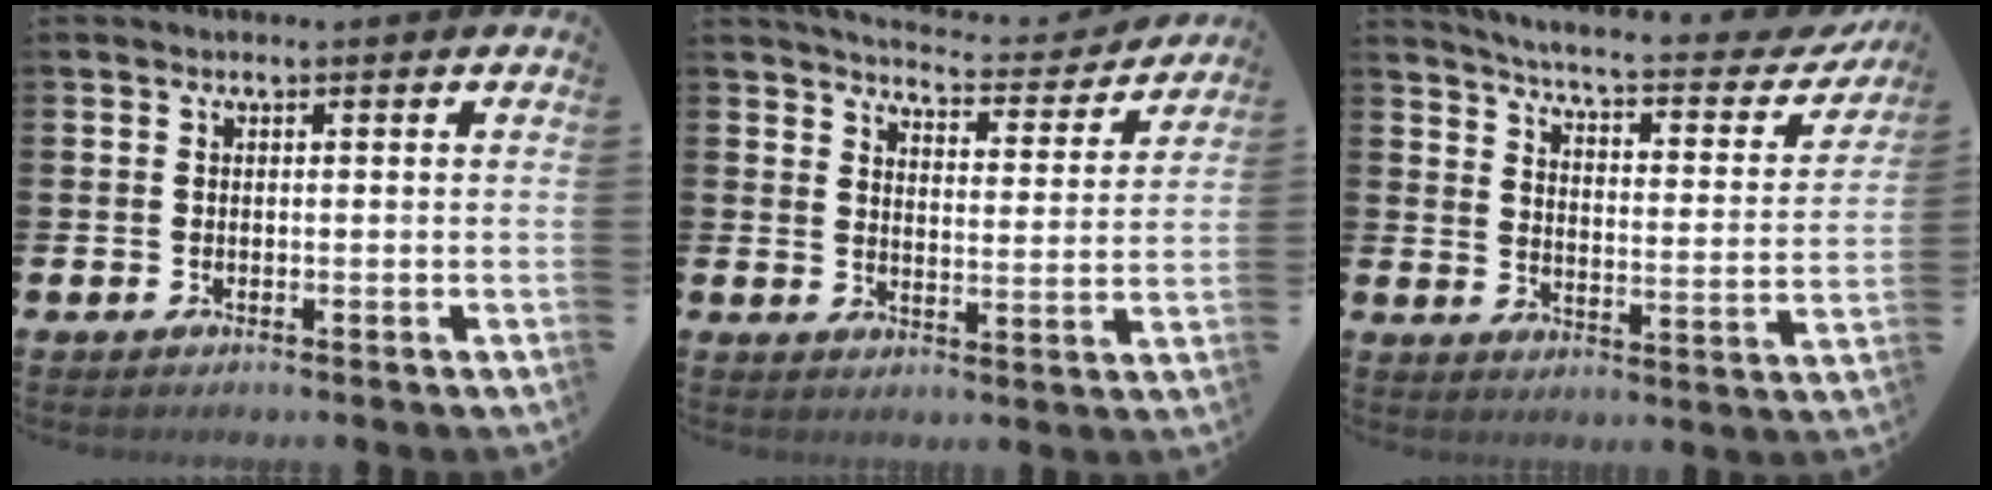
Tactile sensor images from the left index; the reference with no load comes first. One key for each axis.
{"total": 5.4, "fx": 5.3, "fy": 0.6, "fz": 0.8, "tx": -0.033, "ty": -0.042, "tz": 0.089}
{"total": 5.5, "fx": 5.1, "fy": 0.4, "fz": 2.1, "tx": -0.061, "ty": -0.042, "tz": 0.078}